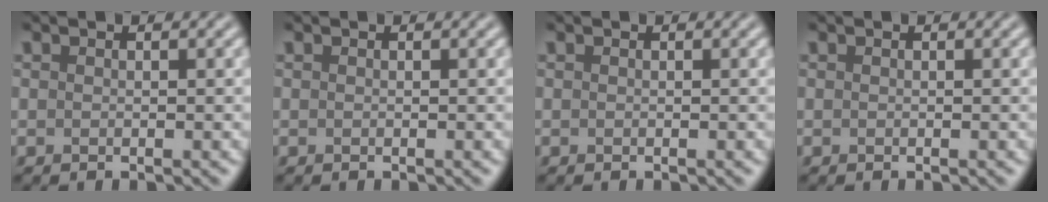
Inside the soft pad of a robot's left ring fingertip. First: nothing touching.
{"total": 0.0}
{"total": 0.0}
{"total": 0.0}